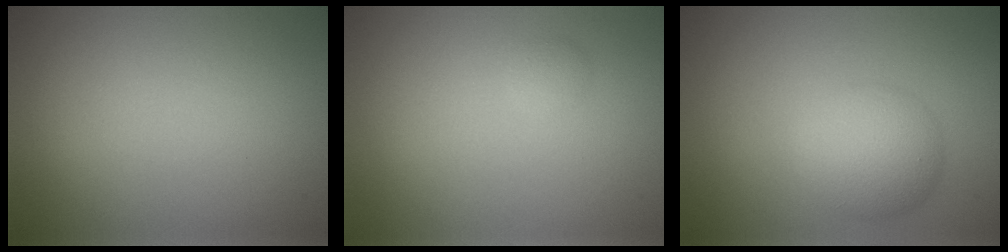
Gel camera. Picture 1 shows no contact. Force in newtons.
{"total": 0.7, "press": 0.7, "slide": 0.0}
{"total": 4.6, "press": 4.6, "slide": 0.1}